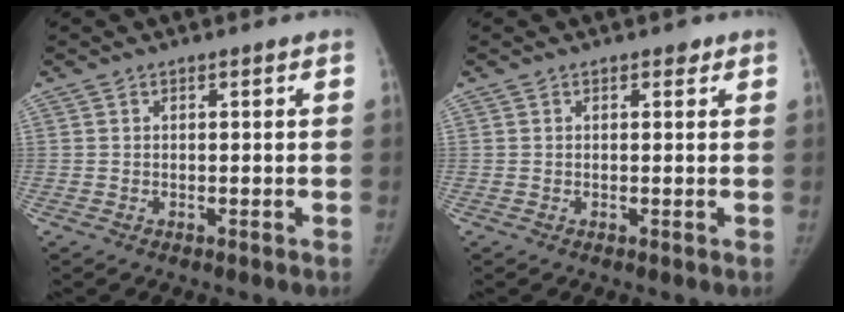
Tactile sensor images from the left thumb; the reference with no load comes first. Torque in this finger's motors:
{"motor_torque": [0.14, -0.02, 0.16, -0.29, -0.01]}